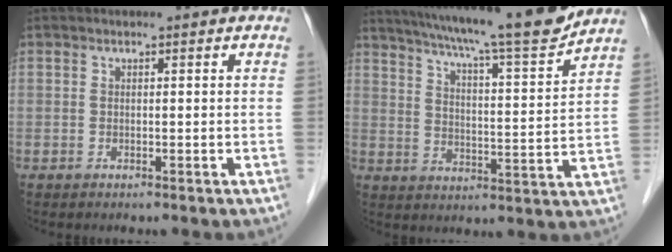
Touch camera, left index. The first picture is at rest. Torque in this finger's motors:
{"motor_torque": [0.21, -0.34, 0.47, 0.06]}